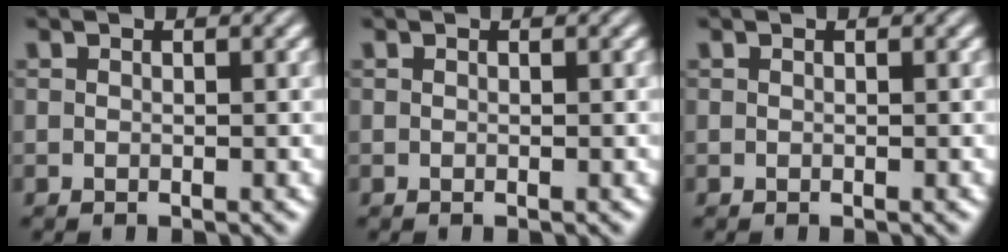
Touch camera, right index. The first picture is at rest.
{"total": 0.0}
{"total": 0.0}